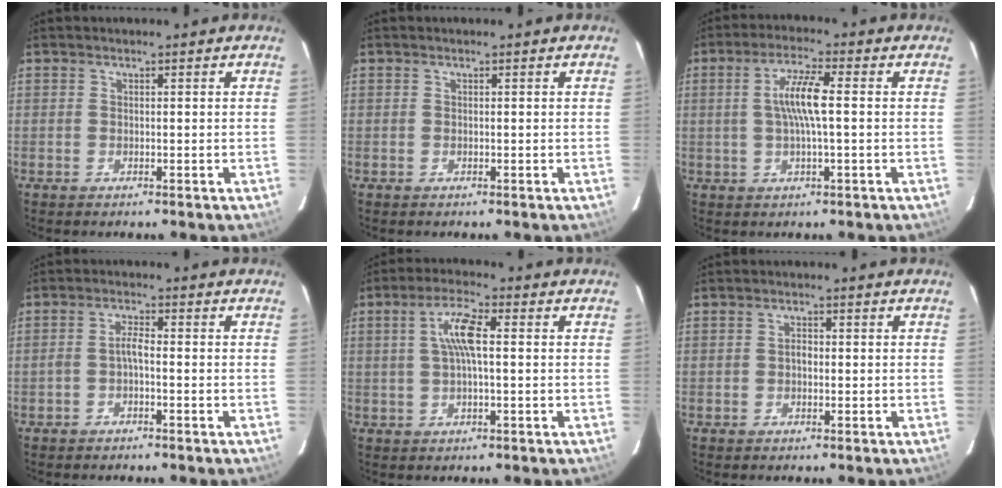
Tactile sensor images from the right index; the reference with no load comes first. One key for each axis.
{"total": 0.0}
{"total": 6.9, "fx": 0.3, "fy": 0.6, "fz": 6.8, "tx": -0.129, "ty": 0.004, "tz": 0.008}
{"total": 2.2, "fx": -1.0, "fy": 0.4, "fz": 1.9, "tx": -0.042, "ty": 0.008, "tz": -0.021}
{"total": 6.3, "fx": 0.8, "fy": 1.4, "fz": 6.1, "tx": -0.115, "ty": 0.010, "tz": 0.015}
{"total": 1.2, "fx": -0.2, "fy": 0.8, "fz": 0.9, "tx": -0.015, "ty": 0.006, "tz": -0.004}